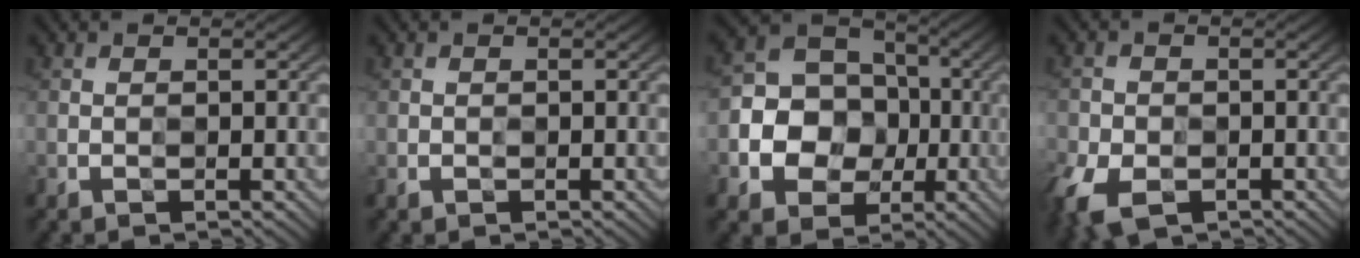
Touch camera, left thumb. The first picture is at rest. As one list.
[{"total": 0.8, "force": [-0.2, 0.7, 0.2], "torque": [-0.004, -0.005, -0.004]}, {"total": 9.5, "force": [-1.8, 8.4, 4.1], "torque": [-0.083, -0.012, -0.056]}, {"total": 5.4, "force": [-2.9, 3.6, 2.7], "torque": [-0.073, -0.017, -0.057]}]